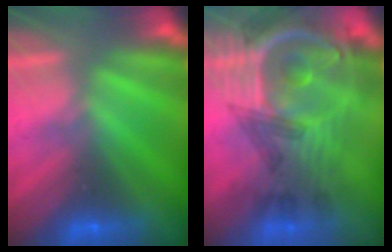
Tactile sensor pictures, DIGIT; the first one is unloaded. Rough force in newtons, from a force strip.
{"total": 6.7}